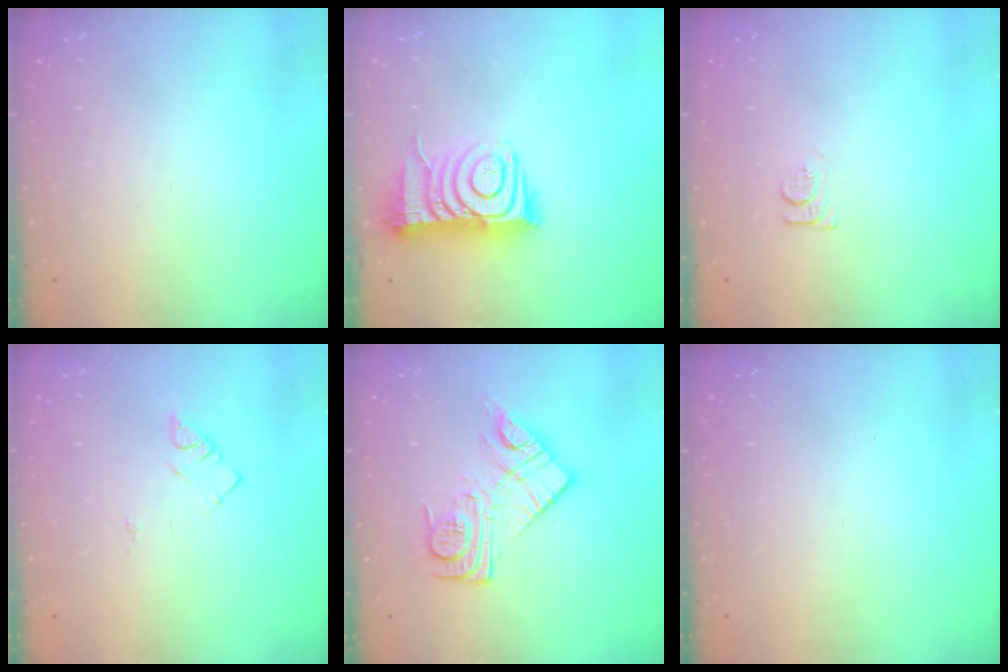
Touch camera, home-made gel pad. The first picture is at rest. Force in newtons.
{"total": 11.4, "press": 11.3, "slide": 1.0}
{"total": 5.9, "press": 5.8, "slide": 0.7}
{"total": 3.9, "press": 3.9, "slide": 0.5}
{"total": 13.8, "press": 13.7, "slide": 0.8}
{"total": 0.0}